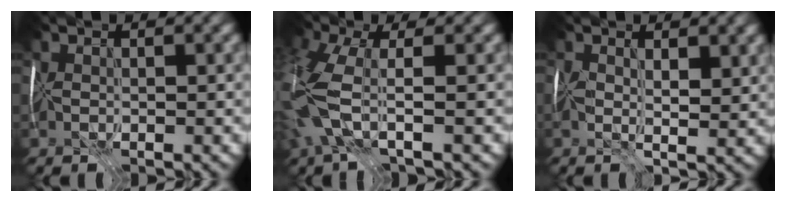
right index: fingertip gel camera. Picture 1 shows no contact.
{"total": 7.0, "force": [-1.4, 3.2, 6.0], "torque": [-0.158, -0.005, -0.040]}
{"total": 3.2, "force": [1.0, 1.5, 2.7], "torque": [-0.051, -0.002, 0.018]}